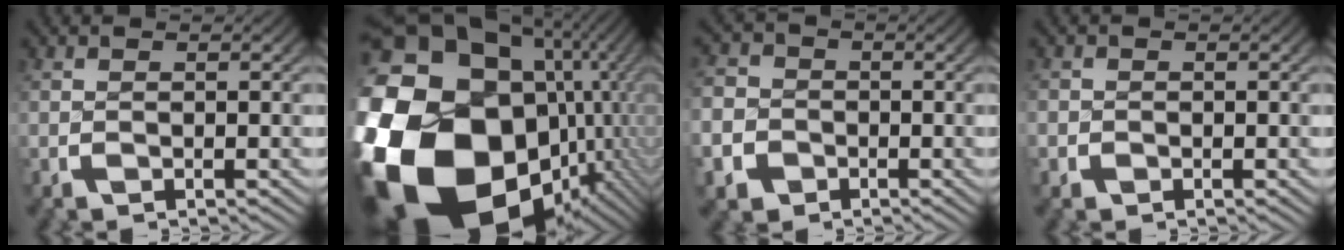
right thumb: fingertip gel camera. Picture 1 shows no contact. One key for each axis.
{"total": 31.2, "fx": -5.6, "fy": 21.5, "fz": 21.8, "tx": -0.408, "ty": -0.083, "tz": -0.065}
{"total": 7.7, "fx": -2.5, "fy": 7.0, "fz": 2.1, "tx": -0.058, "ty": -0.030, "tz": -0.044}
{"total": 1.5, "fx": -0.5, "fy": 1.5, "fz": 0.1, "tx": -0.002, "ty": -0.007, "tz": -0.009}